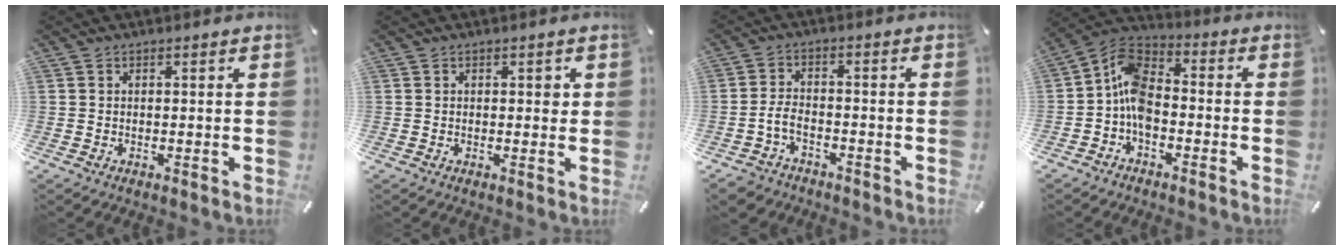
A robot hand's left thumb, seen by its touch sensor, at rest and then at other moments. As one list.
[{"total": 1.3, "force": [0.3, 0.9, 0.9], "torque": [-0.002, -0.001, -0.001]}, {"total": 5.2, "force": [-2.6, 3.4, 3.0], "torque": [-0.077, 0.010, -0.055]}, {"total": 9.9, "force": [-3.2, 6.4, 6.8], "torque": [-0.148, 0.009, -0.062]}]